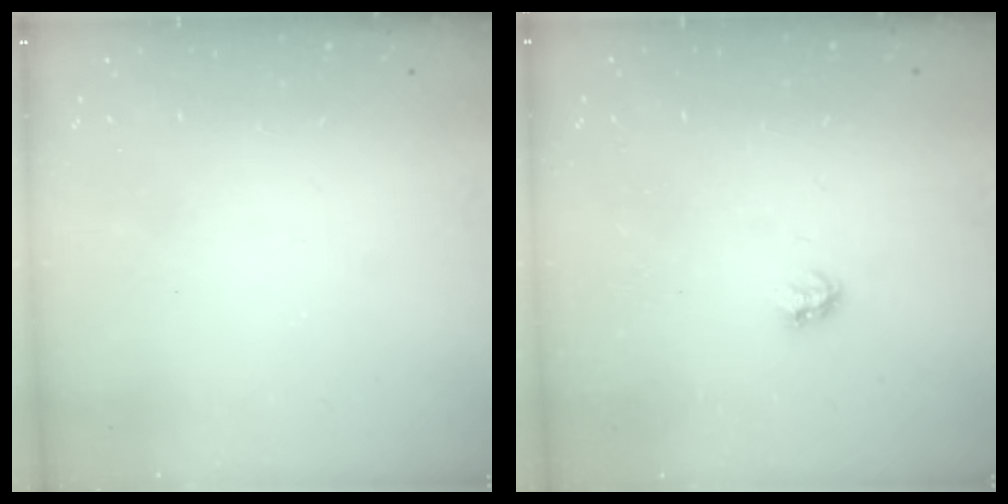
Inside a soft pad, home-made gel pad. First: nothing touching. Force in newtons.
{"total": 2.8, "press": 2.8, "slide": 0.5}